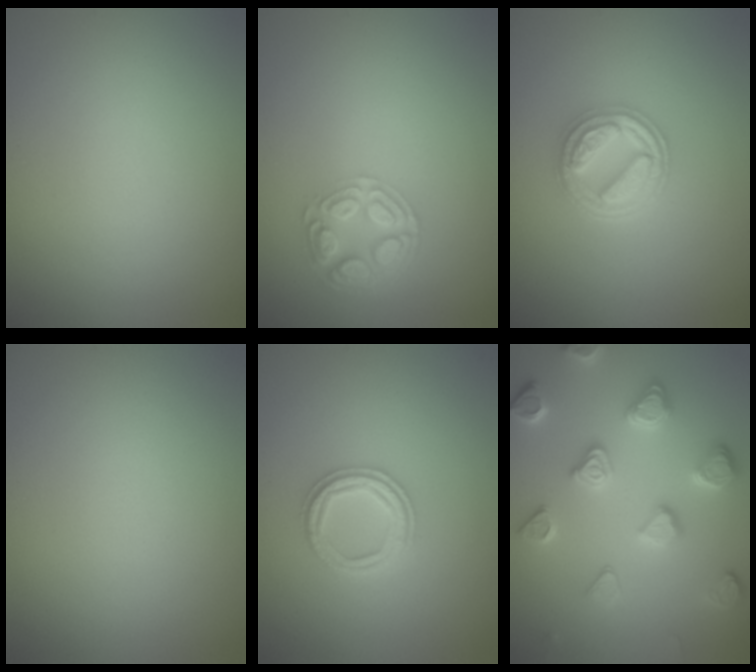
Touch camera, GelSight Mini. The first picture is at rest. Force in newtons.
{"total": 4.5, "press": 3.5, "slide": 2.9}
{"total": 3.9, "press": 3.4, "slide": 2.0}
{"total": 0.0}
{"total": 2.4, "press": 2.4, "slide": 0.3}
{"total": 4.6, "press": 4.1, "slide": 2.0}